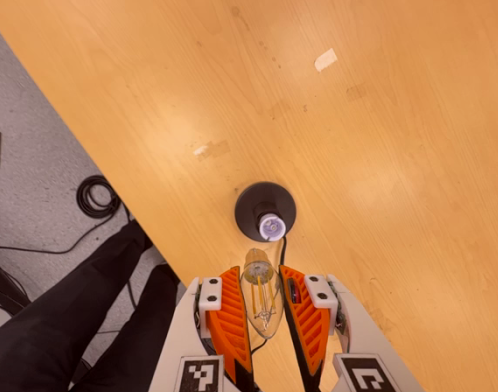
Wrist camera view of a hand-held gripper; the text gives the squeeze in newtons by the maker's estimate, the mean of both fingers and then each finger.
{"total": 10.1, "left": 9.9, "right": 10.3}